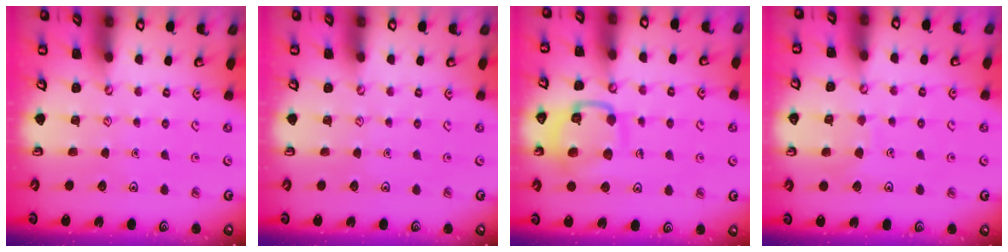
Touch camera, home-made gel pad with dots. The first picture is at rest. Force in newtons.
{"total": 0.0}
{"total": 12.3, "press": 12.3, "slide": 0.9}
{"total": 5.3, "press": 5.2, "slide": 0.2}